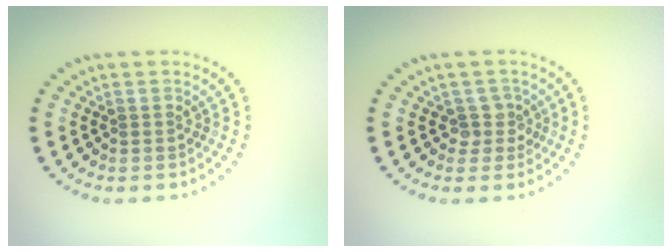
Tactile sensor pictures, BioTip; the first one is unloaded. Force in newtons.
{"total": 1.8, "press": 1.3, "slide": 1.3}